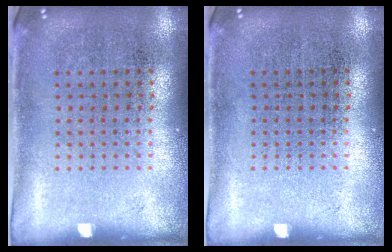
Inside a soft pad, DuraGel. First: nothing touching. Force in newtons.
{"total": 0.0}